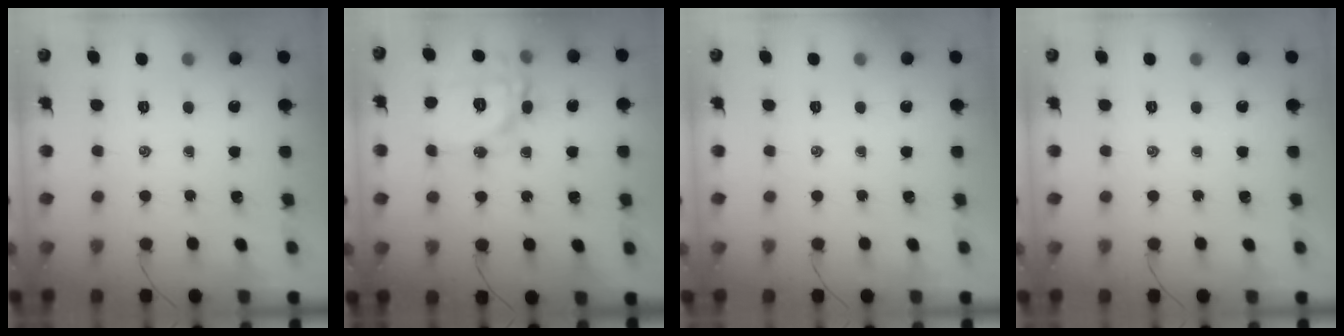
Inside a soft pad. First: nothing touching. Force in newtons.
{"total": 14.4, "press": 14.4, "slide": 0.5}
{"total": 0.0}
{"total": 0.0}